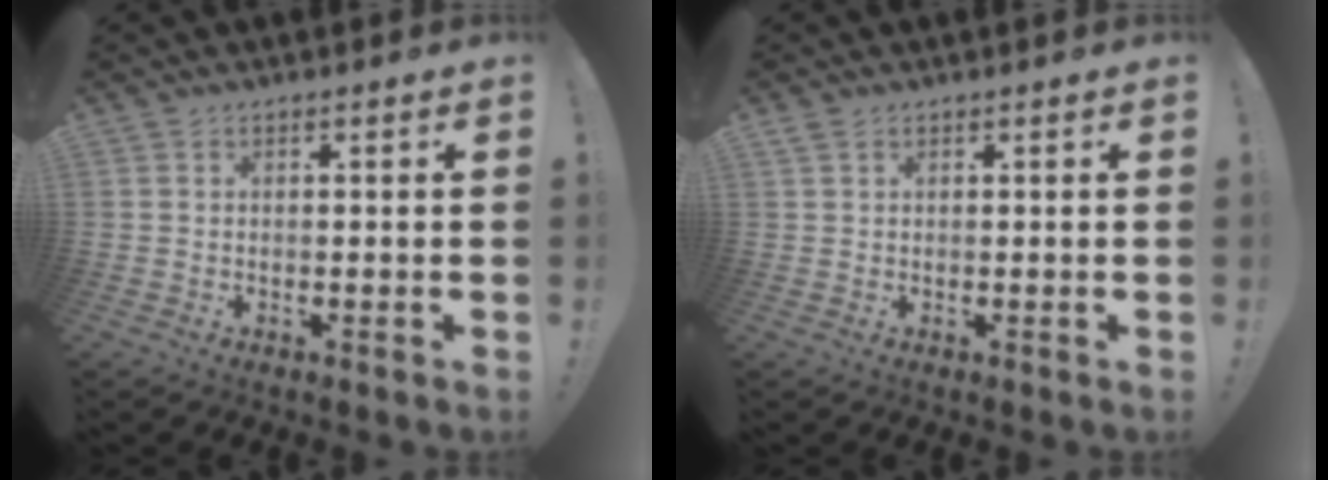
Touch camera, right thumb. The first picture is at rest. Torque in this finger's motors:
{"motor_torque": [0.00, 0.00, 0.24, 0.11, 0.00]}